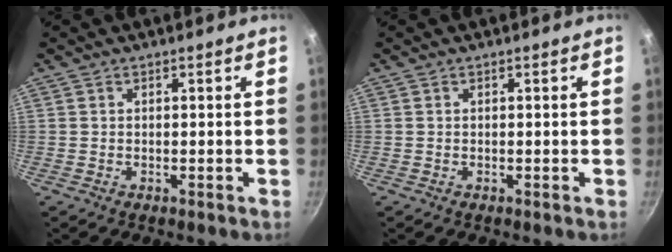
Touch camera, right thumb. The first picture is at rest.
{"total": 0.0}